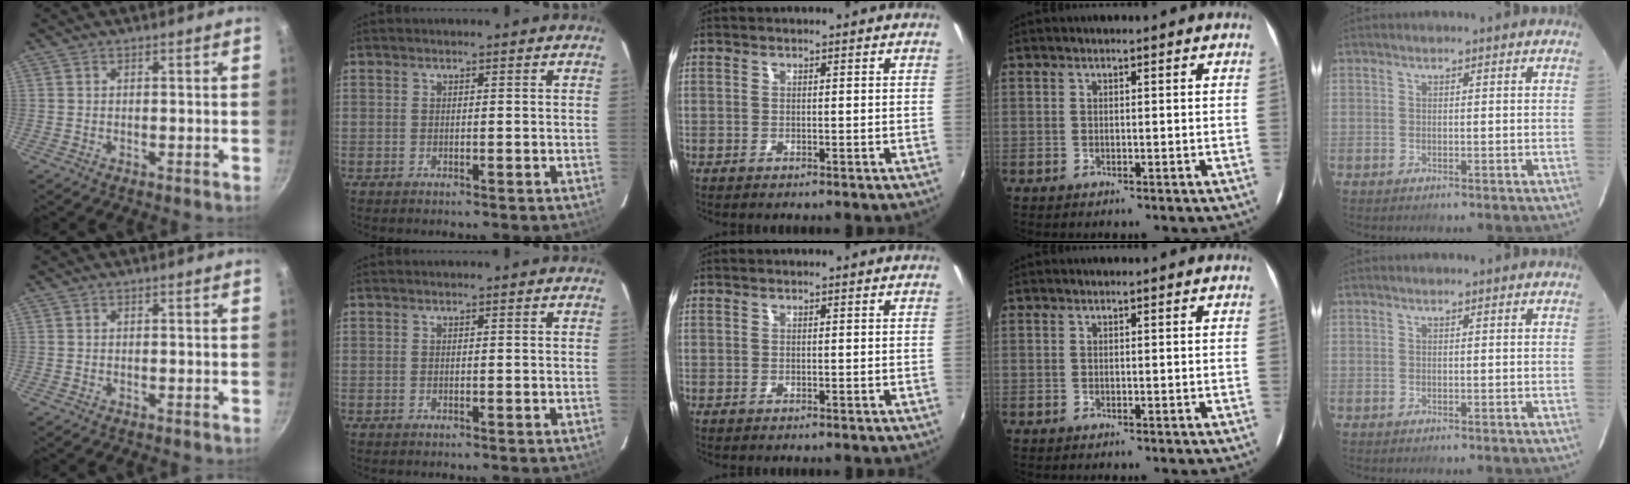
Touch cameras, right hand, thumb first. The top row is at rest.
{}